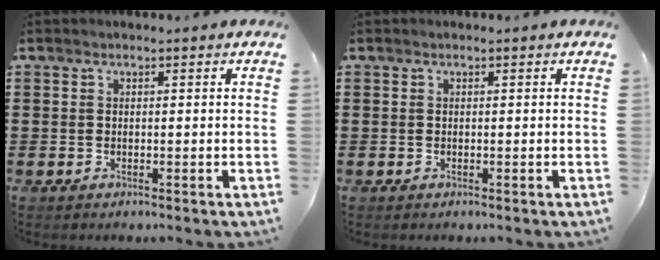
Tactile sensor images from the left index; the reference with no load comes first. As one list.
[{"total": 0.0}]